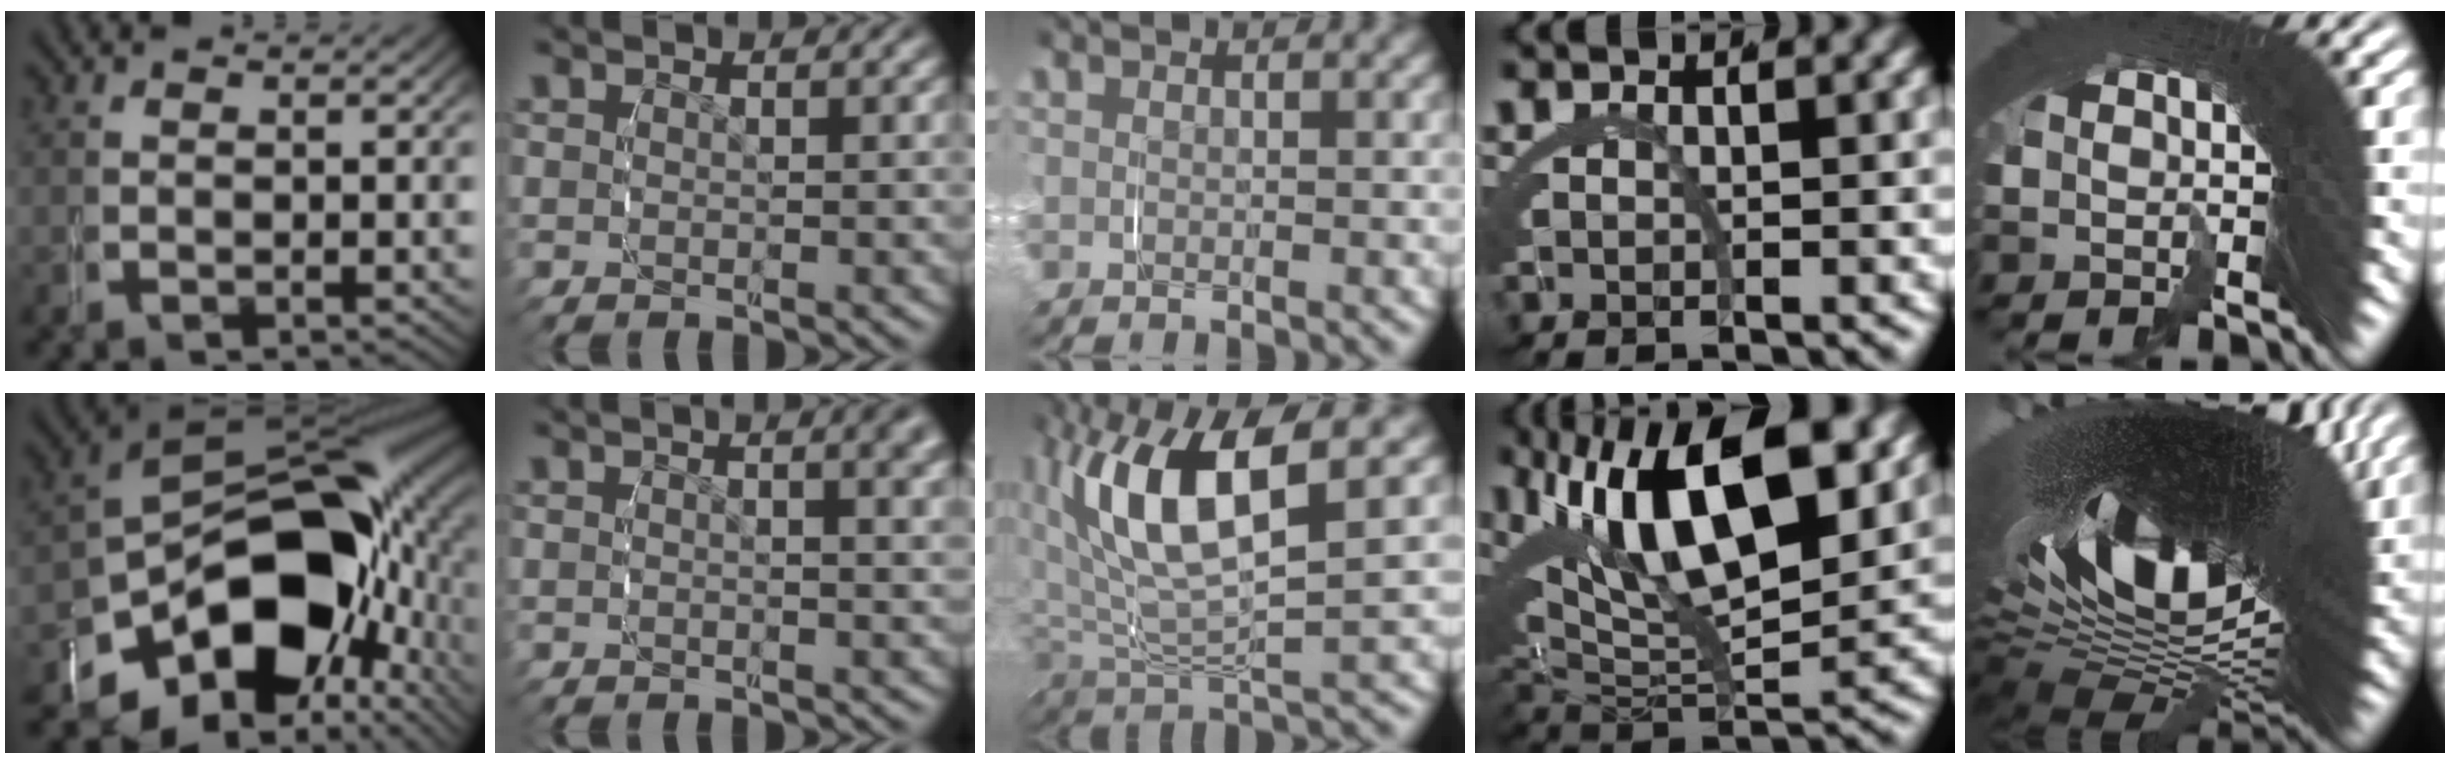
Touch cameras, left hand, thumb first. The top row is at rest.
{"thumb": {"total": 21.5, "force": [-1.6, 13.9, 16.3], "torque": [-0.237, -0.029, -0.024]}, "index": {"total": 2.1, "force": [0.7, 0.2, 2.0], "torque": [-0.023, 0.002, 0.007]}, "middle": {"total": 8.7, "force": [1.6, 4.0, 7.5], "torque": [-0.159, 0.002, 0.025]}, "ring": {"total": 13.8, "force": [4.9, 6.6, 11.1], "torque": [-0.186, 0.026, 0.079]}, "little": {"total": 28.1, "force": [2.0, 10.9, 25.8], "torque": [-0.405, -0.038, 0.056]}}